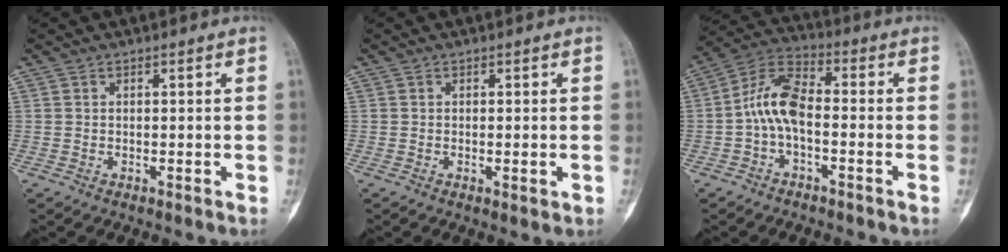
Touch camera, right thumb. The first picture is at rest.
{"total": 1.8, "force": [-0.3, 0.7, 1.7], "torque": [-0.024, -0.005, -0.001]}
{"total": 9.3, "force": [-1.5, 4.7, 7.8], "torque": [-0.150, 0.038, -0.041]}